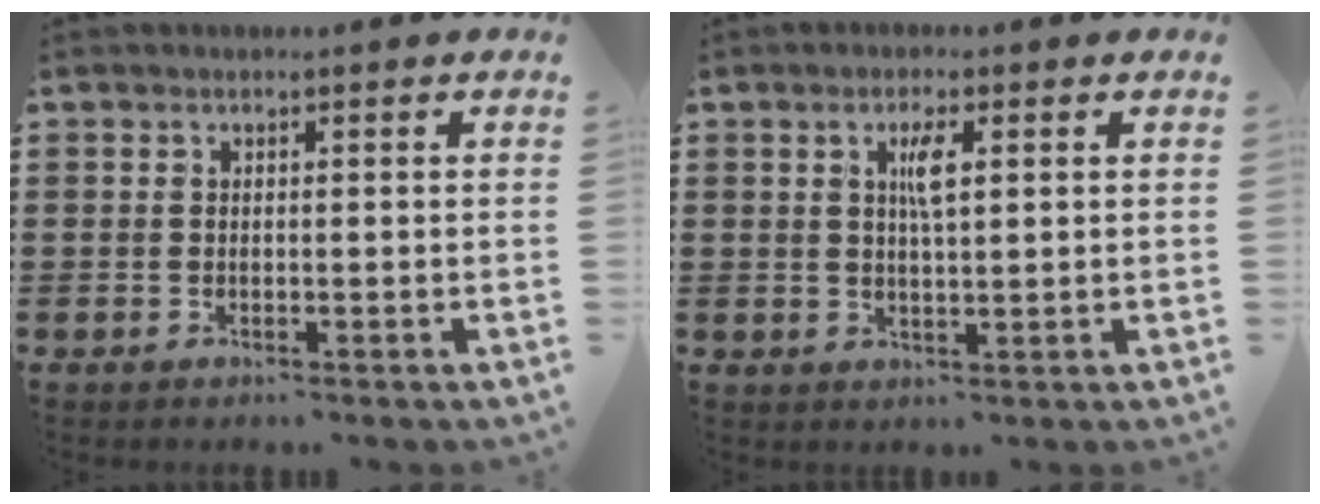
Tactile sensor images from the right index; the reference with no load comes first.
{"total": 3.3, "force": [1.0, 0.7, 3.1], "torque": [-0.055, 0.003, 0.012]}